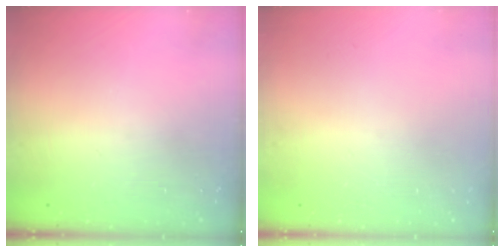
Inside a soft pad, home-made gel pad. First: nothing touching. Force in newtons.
{"total": 0.0}